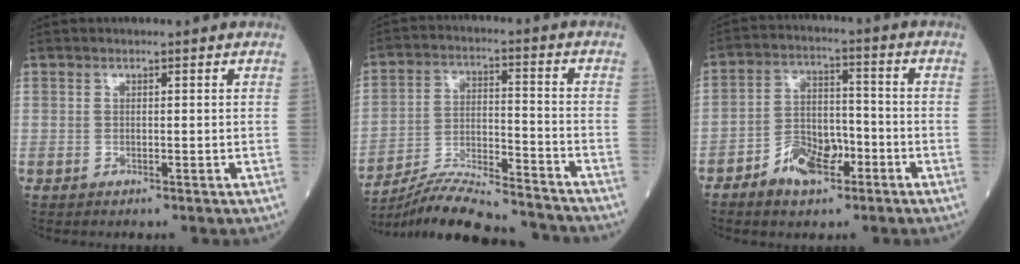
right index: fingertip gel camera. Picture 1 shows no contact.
{"total": 17.2, "force": [-16.2, 1.4, 5.7], "torque": [-0.121, 0.002, -0.260]}
{"total": 8.0, "force": [-4.4, 4.1, 5.3], "torque": [-0.103, 0.015, -0.076]}